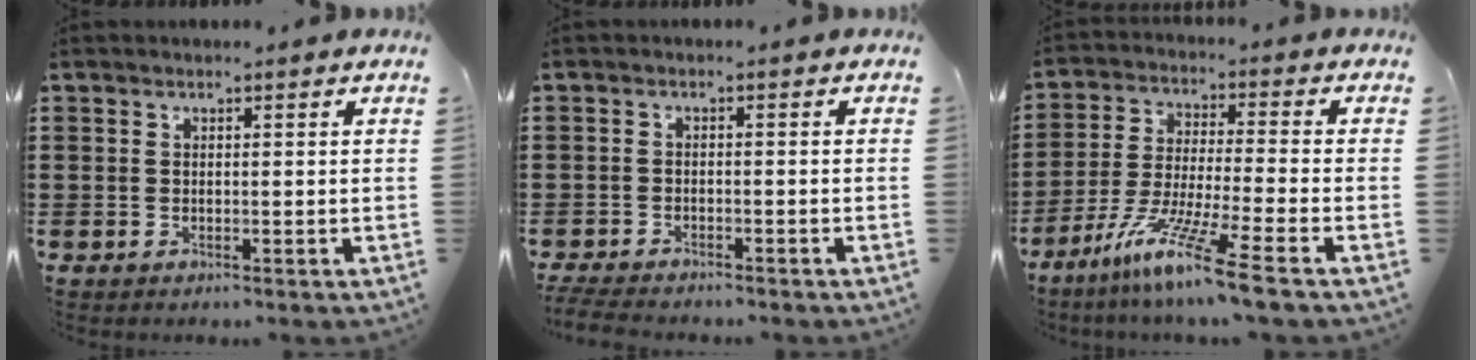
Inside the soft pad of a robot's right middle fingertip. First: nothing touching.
{"total": 2.5, "force": [-2.5, 0.2, 0.3], "torque": [-0.016, -0.004, -0.055]}
{"total": 10.7, "force": [-7.6, -0.3, 7.6], "torque": [-0.153, -0.006, -0.154]}